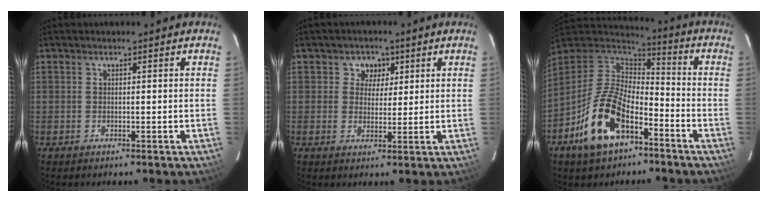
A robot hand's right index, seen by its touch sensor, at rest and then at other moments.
{"total": 4.1, "force": [1.6, 3.7, 0.6], "torque": [0.007, 0.009, 0.025]}
{"total": 16.9, "force": [-8.8, 8.6, 11.6], "torque": [-0.243, -0.001, -0.159]}